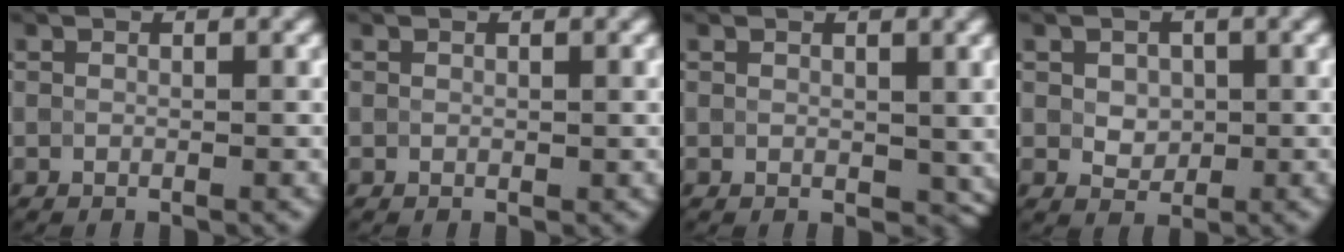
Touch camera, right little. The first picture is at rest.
{"total": 0.0}
{"total": 2.2, "force": [0.6, 1.5, 1.4], "torque": [-0.023, -0.006, 0.014]}
{"total": 2.1, "force": [0.3, 1.6, 1.3], "torque": [-0.025, -0.002, 0.007]}